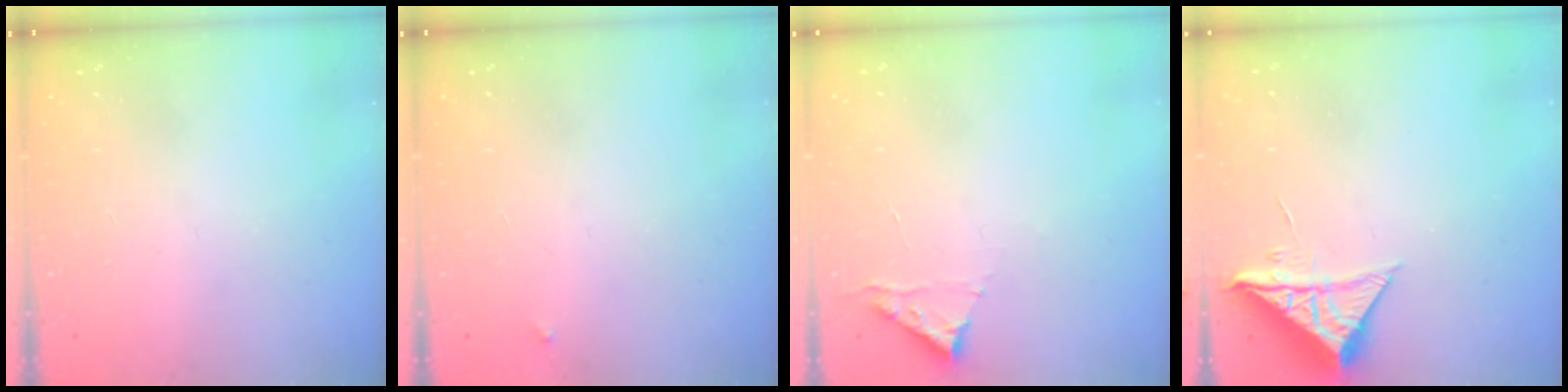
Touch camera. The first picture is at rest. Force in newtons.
{"total": 2.5, "press": 2.4, "slide": 0.4}
{"total": 2.8, "press": 2.8, "slide": 0.3}
{"total": 8.6, "press": 8.6, "slide": 0.2}